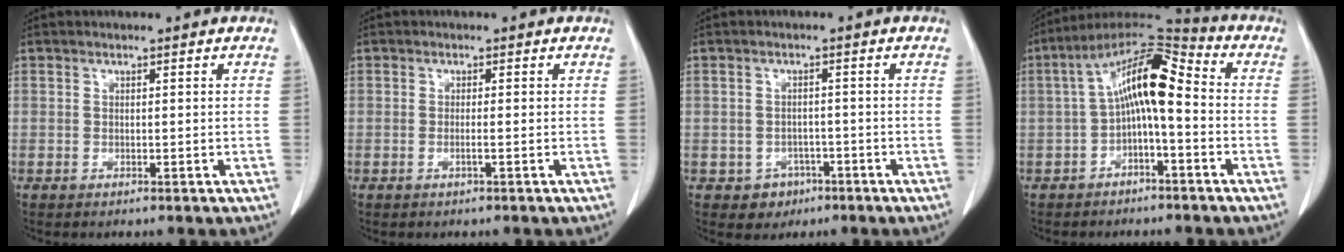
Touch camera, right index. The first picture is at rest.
{"total": 1.0, "force": [-0.4, -0.2, 0.9], "torque": [-0.017, 0.000, -0.007]}
{"total": 3.4, "force": [-1.5, 3.0, 0.3], "torque": [0.002, 0.013, -0.014]}
{"total": 11.7, "force": [-0.1, 3.3, 11.3], "torque": [-0.201, 0.050, -0.005]}